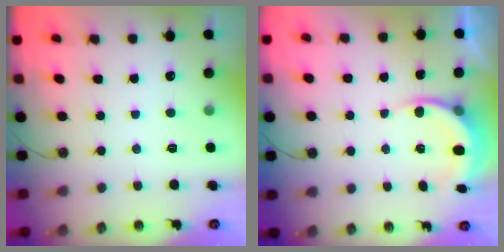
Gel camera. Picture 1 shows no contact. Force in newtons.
{"total": 6.2, "press": 6.1, "slide": 1.3}